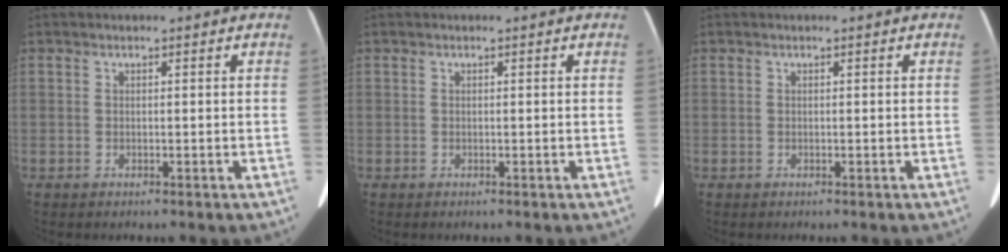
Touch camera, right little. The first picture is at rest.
{"total": 0.0}
{"total": 0.0}